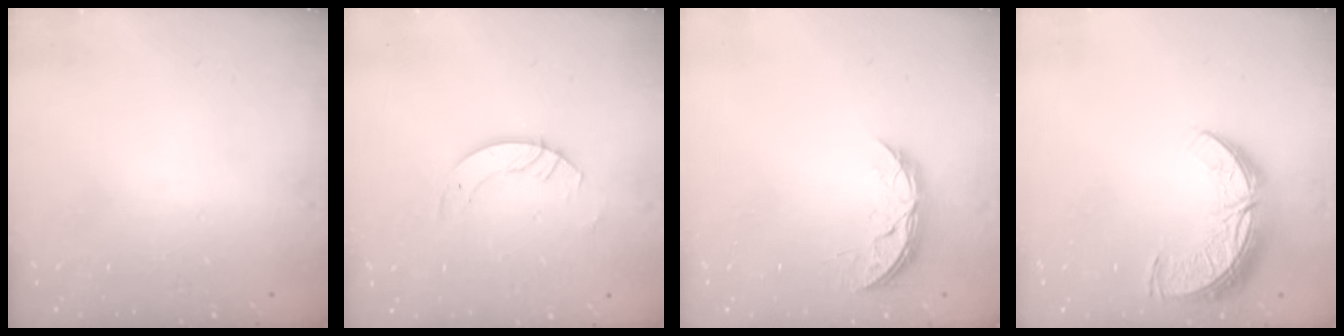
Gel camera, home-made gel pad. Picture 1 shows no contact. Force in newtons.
{"total": 3.5, "press": 3.5, "slide": 0.3}
{"total": 5.4, "press": 5.4, "slide": 0.5}
{"total": 10.6, "press": 10.6, "slide": 0.9}